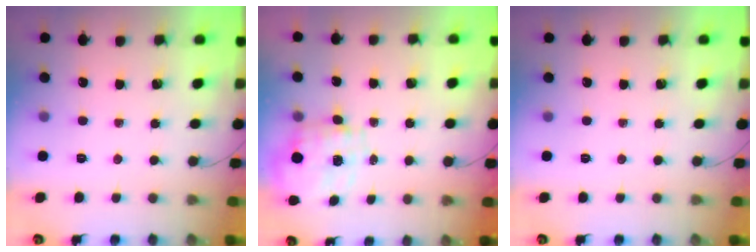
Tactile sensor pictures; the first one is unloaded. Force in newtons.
{"total": 2.9, "press": 2.7, "slide": 1.1}
{"total": 0.0}